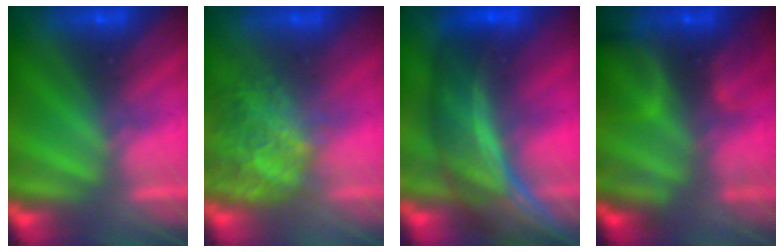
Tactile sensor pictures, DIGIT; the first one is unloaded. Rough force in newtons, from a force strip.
{"total": 3.4}
{"total": 10.9}
{"total": 6.8}